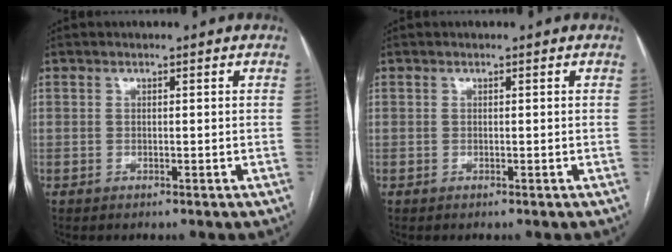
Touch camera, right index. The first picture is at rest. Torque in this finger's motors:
{"motor_torque": [0.08, 0.08, 0.02, 0.00]}